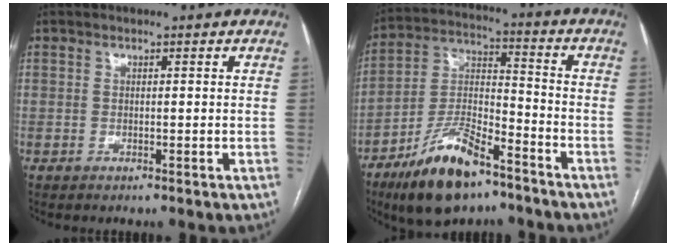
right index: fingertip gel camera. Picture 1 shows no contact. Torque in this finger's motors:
{"motor_torque": [1.06, -1.08, 0.64, 0.17]}